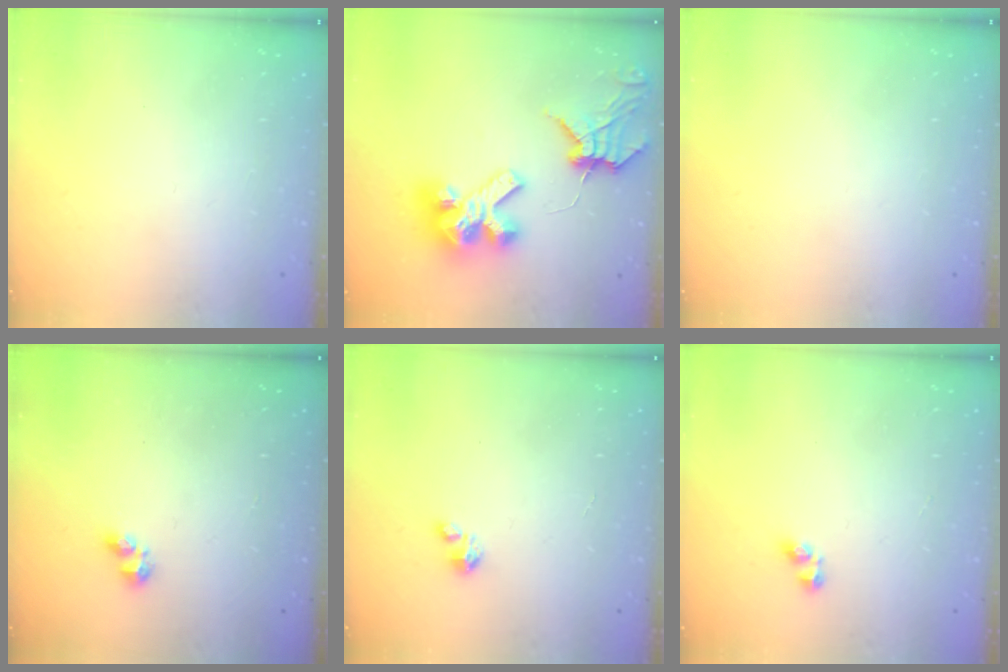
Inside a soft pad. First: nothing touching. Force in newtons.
{"total": 14.1, "press": 14.0, "slide": 1.7}
{"total": 0.0}
{"total": 1.8, "press": 1.7, "slide": 0.5}
{"total": 2.0, "press": 2.0, "slide": 0.1}
{"total": 2.5, "press": 2.5, "slide": 0.1}